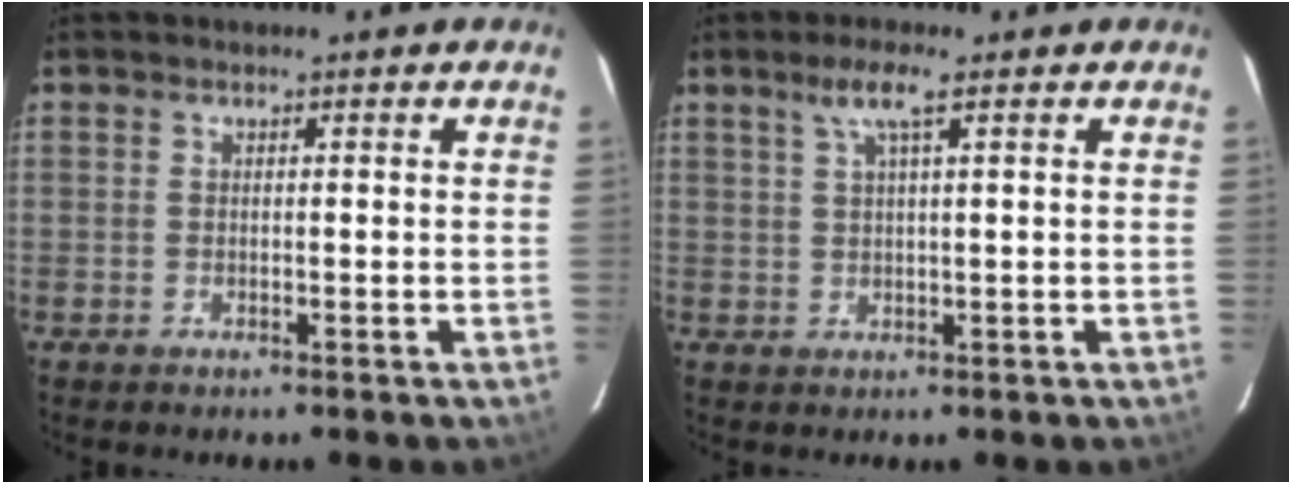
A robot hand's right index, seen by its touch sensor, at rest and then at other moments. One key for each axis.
{"total": 3.8, "fx": 2.1, "fy": 0.0, "fz": 3.1, "tx": -0.061, "ty": 0.006, "tz": 0.040}